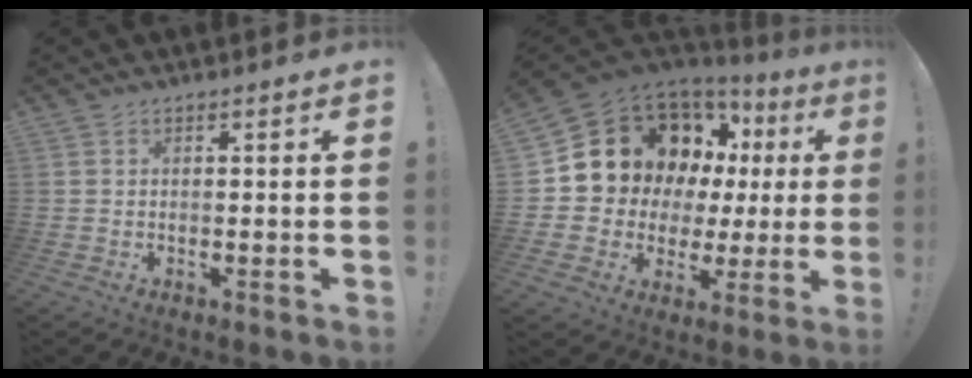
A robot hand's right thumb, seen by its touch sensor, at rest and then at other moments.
{"total": 14.1, "force": [7.9, 9.8, 6.3], "torque": [-0.102, -0.061, 0.168]}